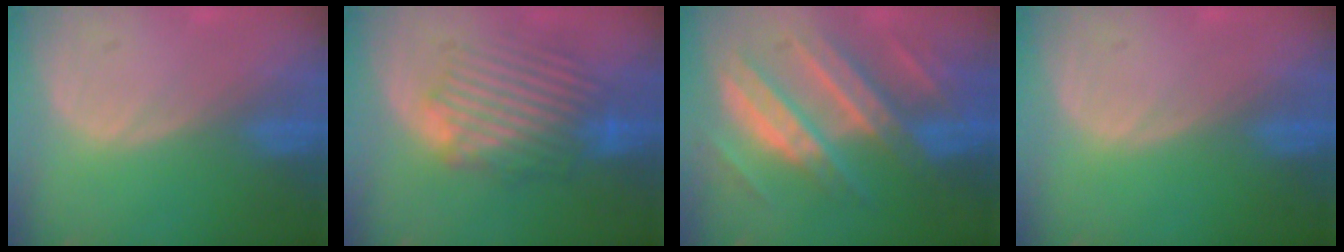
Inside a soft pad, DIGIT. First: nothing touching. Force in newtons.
{"total": 8.6, "press": 8.2, "slide": 2.6}
{"total": 11.3, "press": 11.2, "slide": 1.1}
{"total": 0.0}